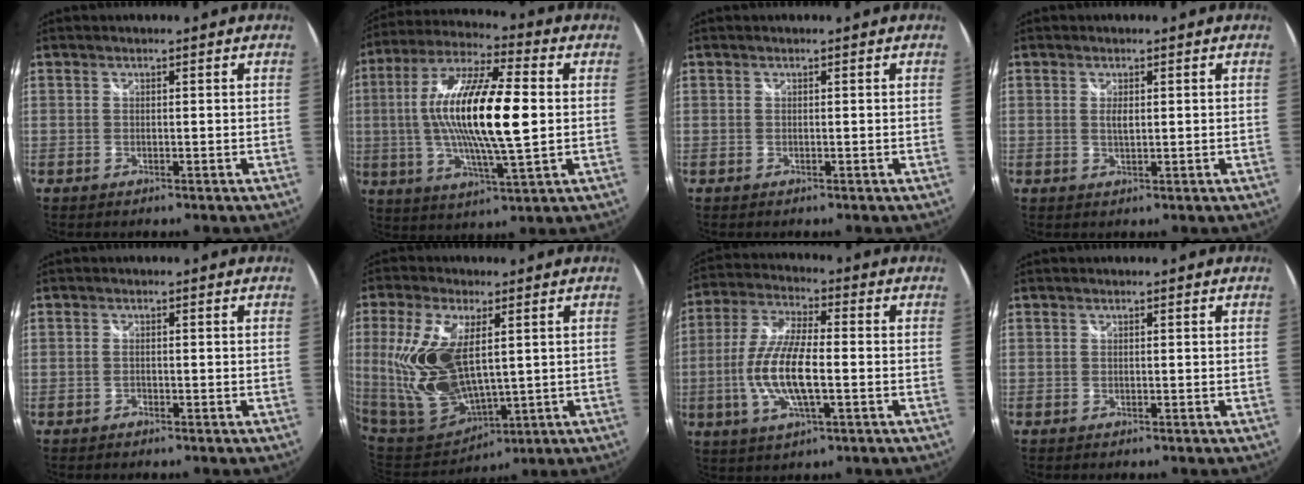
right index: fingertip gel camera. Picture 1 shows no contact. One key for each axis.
{"total": 19.5, "fx": 0.7, "fy": 3.9, "fz": 19.1, "tx": -0.357, "ty": 0.004, "tz": 0.004}
{"total": 0.0}
{"total": 1.7, "fx": 0.3, "fy": 0.7, "fz": 1.4, "tx": -0.026, "ty": -0.002, "tz": 0.005}
{"total": 0.8, "fx": -0.5, "fy": 0.5, "fz": 0.4, "tx": -0.008, "ty": 0.000, "tz": -0.010}
{"total": 17.6, "fx": 3.2, "fy": 8.8, "fz": 14.9, "tx": -0.308, "ty": -0.009, "tz": 0.083}
{"total": 12.9, "fx": -2.4, "fy": 4.0, "fz": 12.0, "tx": -0.250, "ty": -0.004, "tz": -0.048}
{"total": 0.0}